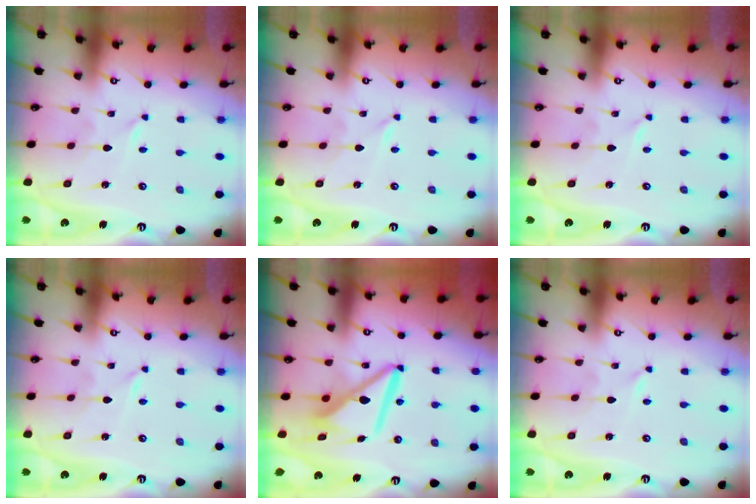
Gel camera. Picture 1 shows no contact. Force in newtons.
{"total": 0.0}
{"total": 0.0}
{"total": 0.0}
{"total": 11.2, "press": 11.2, "slide": 0.9}
{"total": 0.0}